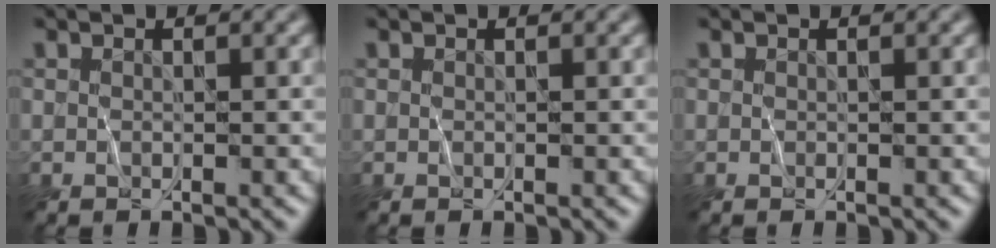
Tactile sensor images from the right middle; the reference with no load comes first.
{"total": 0.0}
{"total": 0.0}